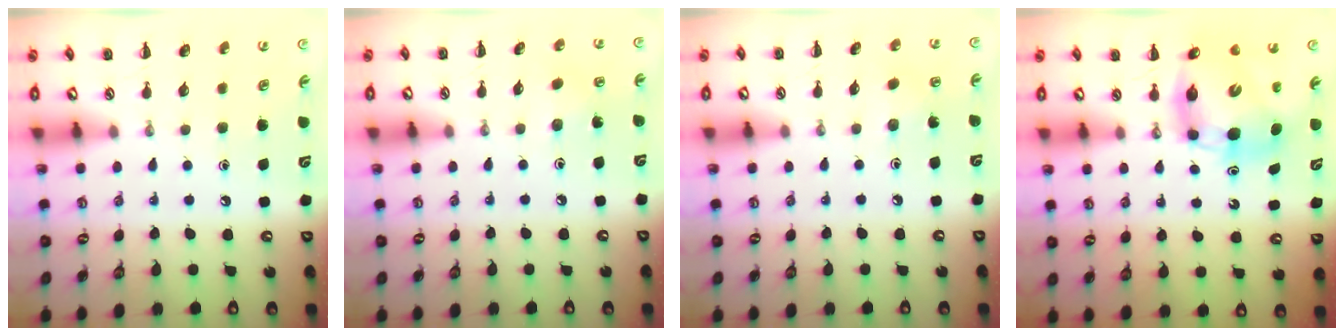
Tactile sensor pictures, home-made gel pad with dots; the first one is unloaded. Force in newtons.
{"total": 2.6, "press": 2.4, "slide": 0.8}
{"total": 2.6, "press": 2.4, "slide": 0.8}
{"total": 9.0, "press": 8.6, "slide": 2.5}